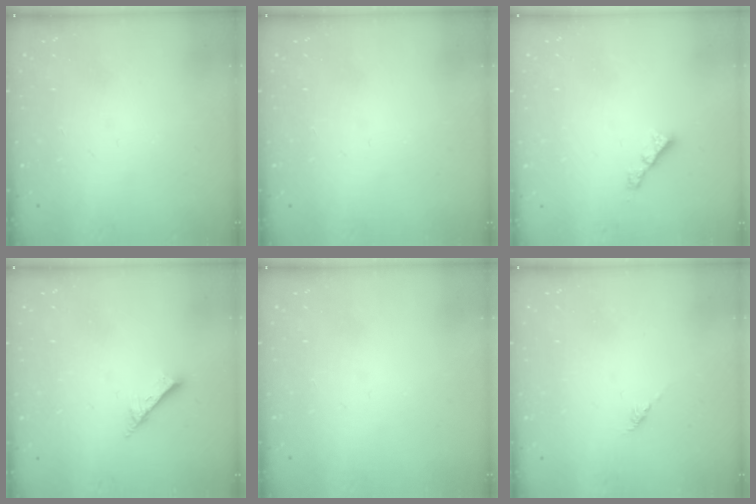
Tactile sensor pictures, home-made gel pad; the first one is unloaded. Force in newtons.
{"total": 0.0}
{"total": 2.4, "press": 2.4, "slide": 0.3}
{"total": 2.0, "press": 2.0, "slide": 0.1}
{"total": 0.0}
{"total": 0.6, "press": 0.4, "slide": 0.4}